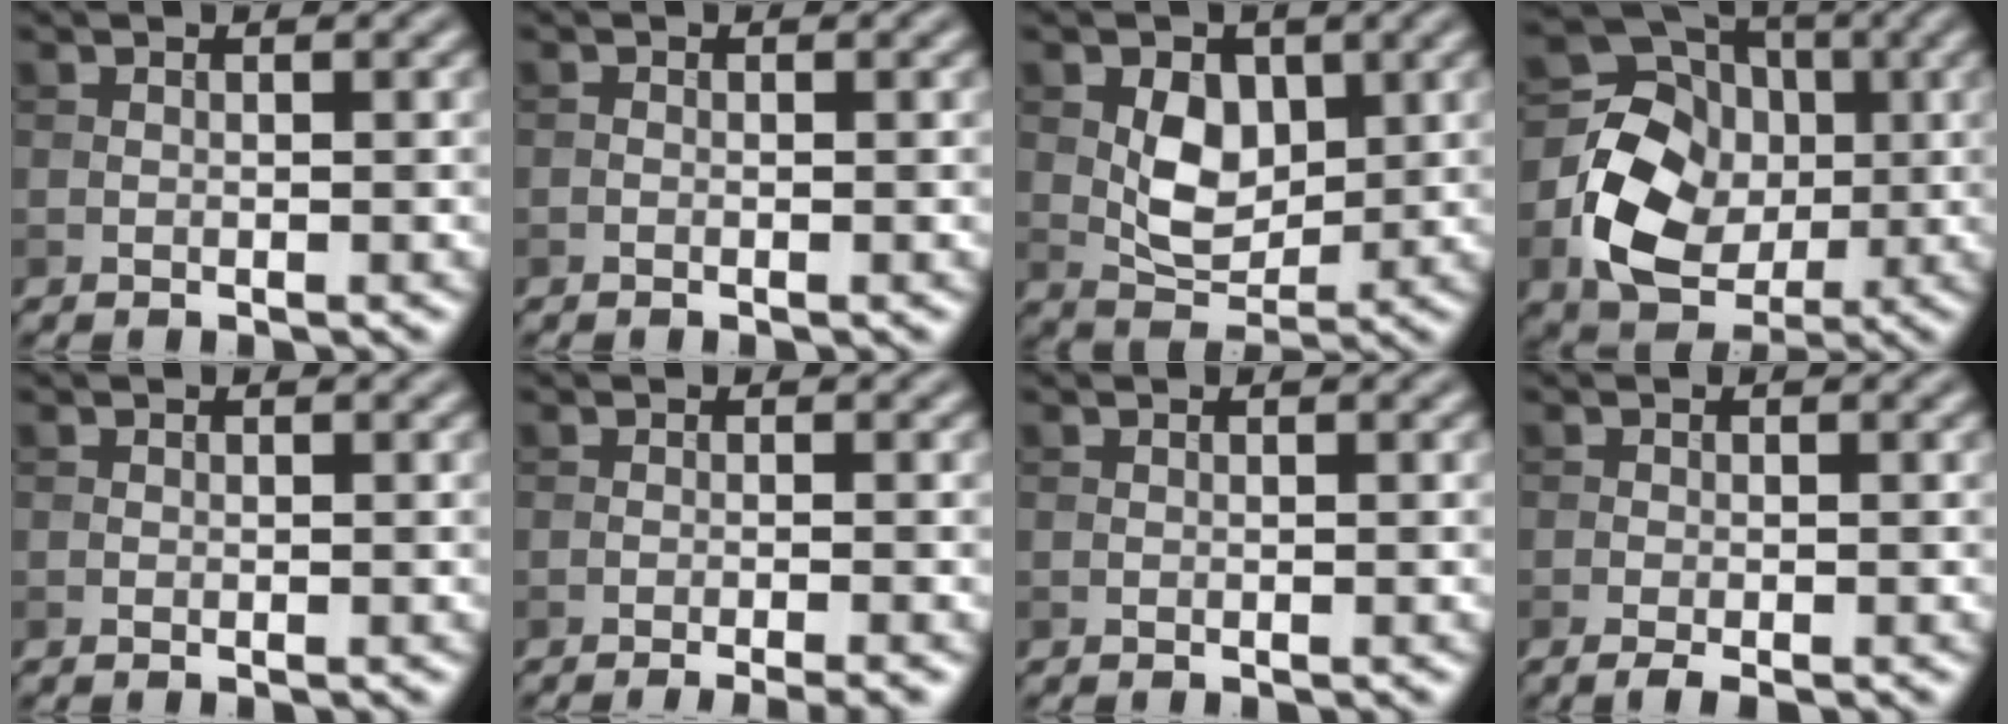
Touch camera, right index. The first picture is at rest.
{"total": 0.0}
{"total": 4.8, "force": [0.8, 3.4, 3.3], "torque": [-0.055, -0.005, 0.014]}
{"total": 11.5, "force": [-2.0, 9.6, 6.0], "torque": [-0.097, -0.018, -0.051]}
{"total": 0.0}
{"total": 2.8, "force": [-1.6, 0.5, 2.2], "torque": [-0.028, 0.000, -0.028]}
{"total": 0.0}
{"total": 1.5, "force": [-0.9, 0.5, 1.1], "torque": [-0.018, -0.001, -0.019]}